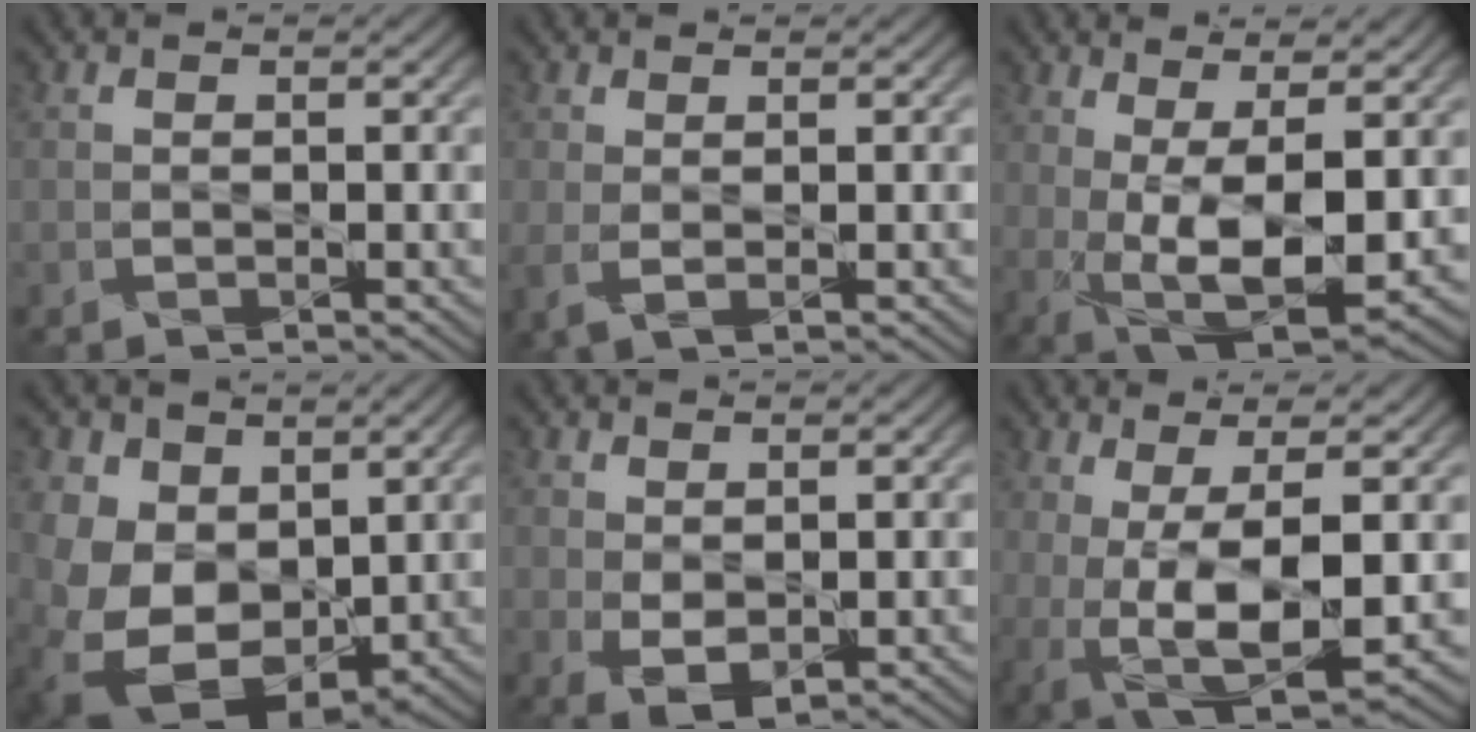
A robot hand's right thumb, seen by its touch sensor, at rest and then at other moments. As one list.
[{"total": 2.1, "force": [0.3, 0.5, 2.0], "torque": [-0.053, -0.003, 0.005]}, {"total": 10.3, "force": [0.6, 4.1, 9.4], "torque": [-0.186, -0.009, 0.016]}, {"total": 13.0, "force": [1.7, 9.9, 8.2], "torque": [-0.200, -0.025, 0.038]}, {"total": 2.7, "force": [0.5, 1.5, 2.2], "torque": [-0.054, -0.008, 0.015]}, {"total": 9.3, "force": [-0.7, 3.3, 8.7], "torque": [-0.165, -0.004, -0.006]}]